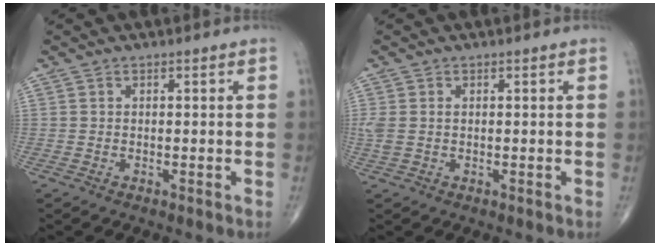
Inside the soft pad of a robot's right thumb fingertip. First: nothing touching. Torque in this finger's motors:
{"motor_torque": [0.89, 0.76, 0.58, 0.11, 0.05]}